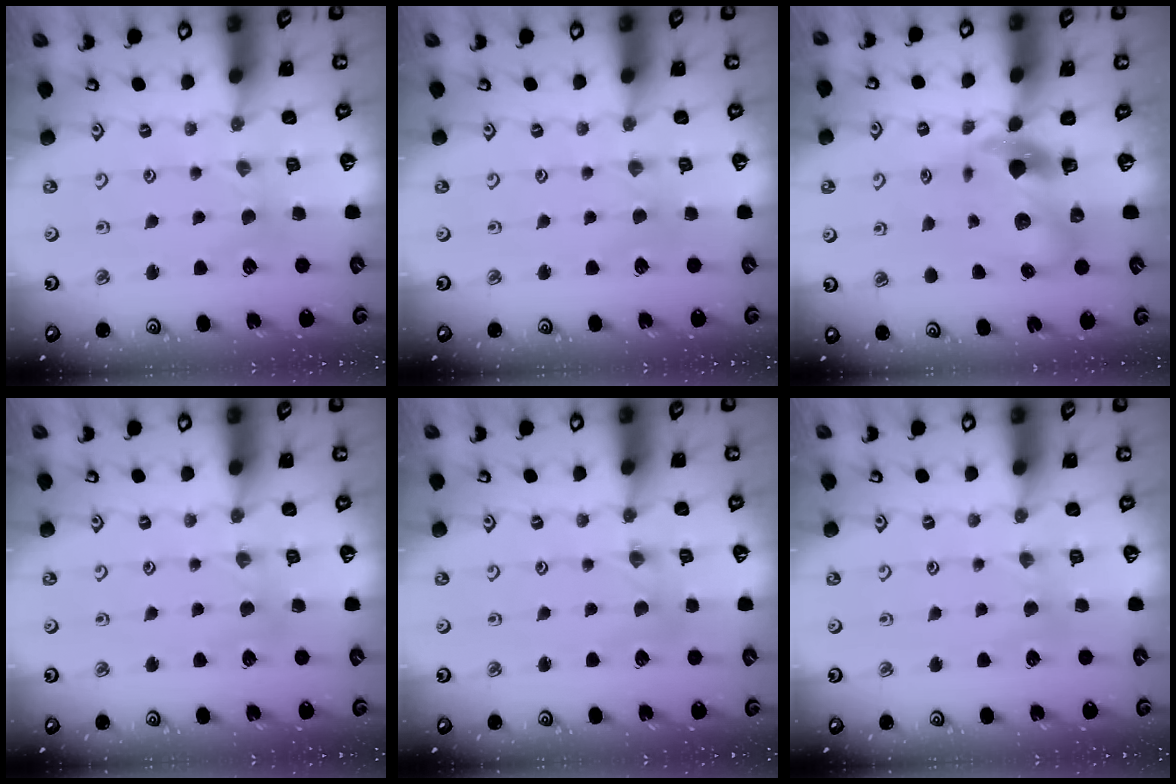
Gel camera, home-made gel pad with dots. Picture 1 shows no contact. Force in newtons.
{"total": 0.0}
{"total": 8.3, "press": 8.2, "slide": 1.5}
{"total": 3.2, "press": 3.2, "slide": 0.5}
{"total": 0.5, "press": 0.5, "slide": 0.1}
{"total": 2.6, "press": 2.6, "slide": 0.4}